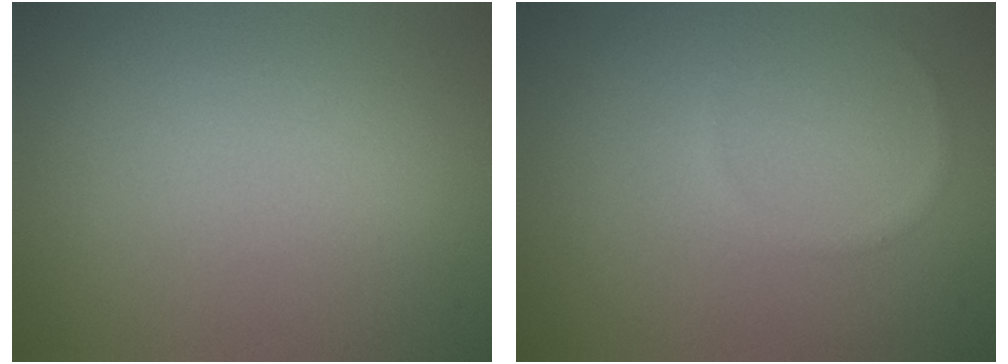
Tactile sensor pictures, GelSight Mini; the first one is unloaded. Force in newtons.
{"total": 0.7, "press": 0.7, "slide": 0.1}